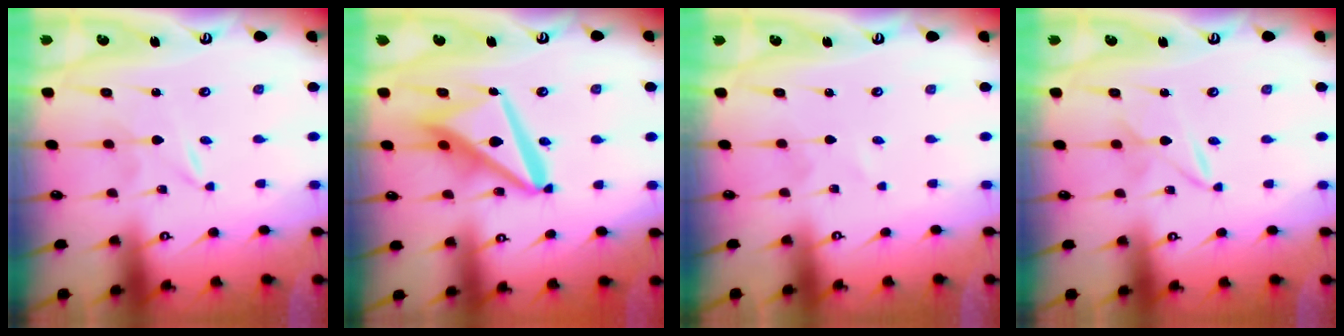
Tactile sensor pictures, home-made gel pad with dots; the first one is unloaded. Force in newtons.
{"total": 18.0, "press": 17.9, "slide": 2.0}
{"total": 0.0}
{"total": 2.3, "press": 2.3, "slide": 0.2}